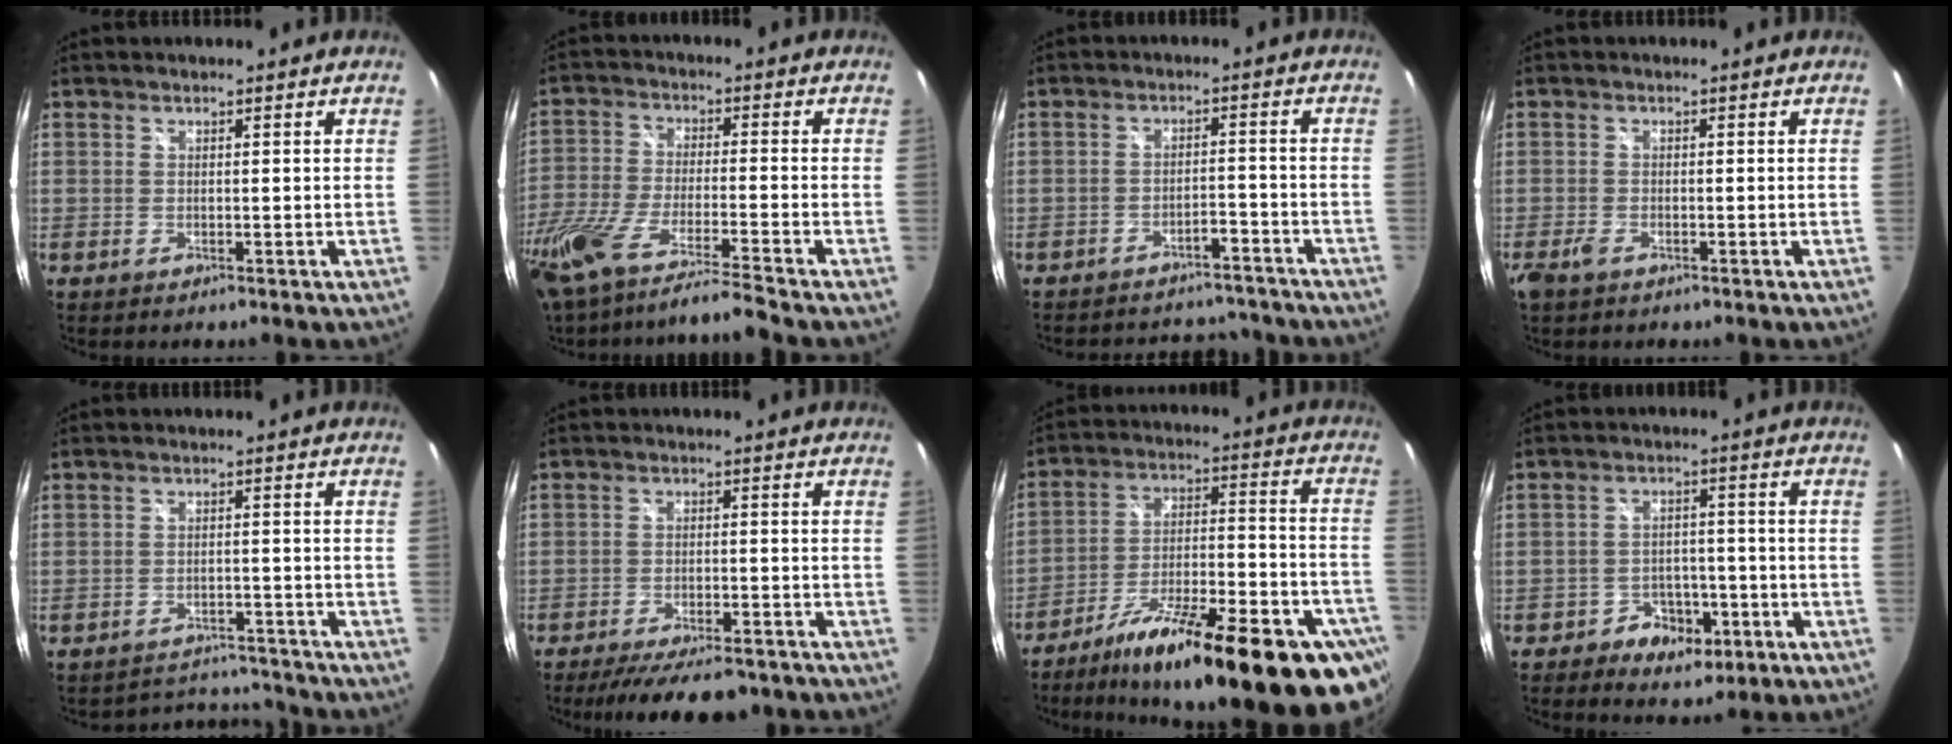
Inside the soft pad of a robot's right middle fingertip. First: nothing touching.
{"total": 16.8, "force": [-13.7, 0.5, 9.6], "torque": [-0.208, -0.050, -0.247]}
{"total": 12.9, "force": [-11.7, 3.9, 3.9], "torque": [-0.081, 0.022, -0.144]}
{"total": 2.9, "force": [-1.9, 1.3, 1.7], "torque": [-0.041, -0.007, -0.038]}
{"total": 6.6, "force": [-6.4, 1.7, 0.0], "torque": [-0.008, 0.014, -0.091]}
{"total": 11.9, "force": [-9.8, 3.2, 6.0], "torque": [-0.126, -0.025, -0.145]}
{"total": 30.8, "force": [-21.0, 7.4, 21.4], "torque": [-0.305, -0.027, -0.297]}
{"total": 7.6, "force": [-4.0, 5.6, 3.2], "torque": [-0.074, 0.016, -0.047]}